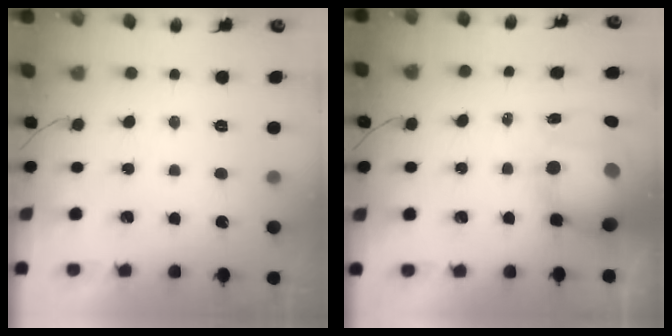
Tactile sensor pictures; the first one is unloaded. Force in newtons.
{"total": 12.6, "press": 12.3, "slide": 2.9}